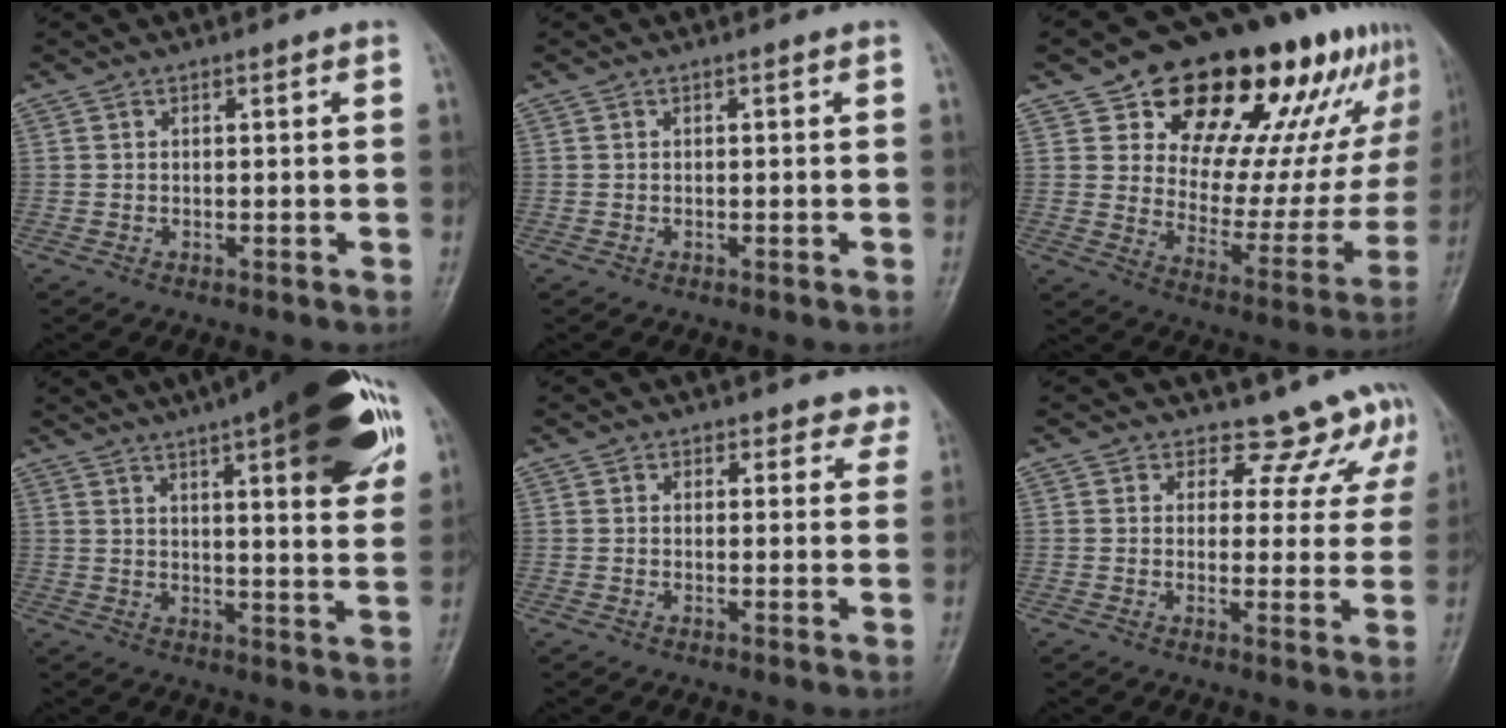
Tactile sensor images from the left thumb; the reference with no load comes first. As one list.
[{"total": 0.0}, {"total": 28.9, "force": [17.6, 14.2, 18.1], "torque": [-0.211, -0.047, 0.259]}, {"total": 24.1, "force": [11.6, 6.6, 20.0], "torque": [-0.253, -0.013, 0.156]}, {"total": 4.4, "force": [3.6, 2.5, 0.0], "torque": [0.046, -0.017, 0.023]}, {"total": 8.4, "force": [7.0, 4.6, 0.7], "torque": [0.037, -0.039, 0.067]}]